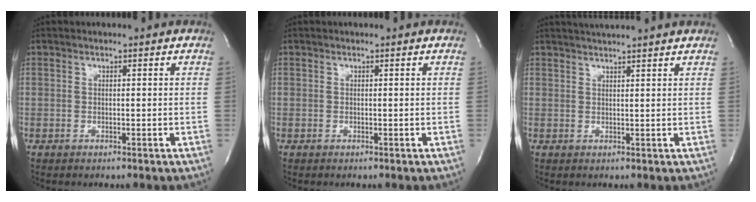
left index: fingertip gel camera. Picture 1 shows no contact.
{"total": 0.0}
{"total": 6.6, "force": [6.0, -0.8, 2.5], "torque": [-0.038, 0.026, 0.075]}